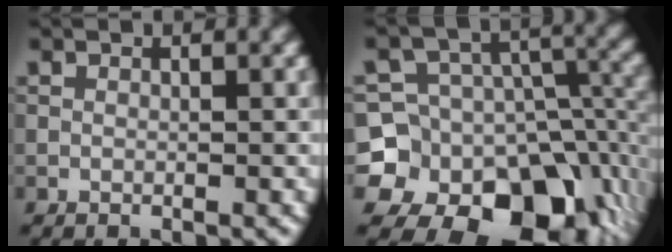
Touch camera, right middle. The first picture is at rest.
{"total": 16.6, "force": [-7.5, 13.2, 6.8], "torque": [-0.117, -0.022, -0.125]}